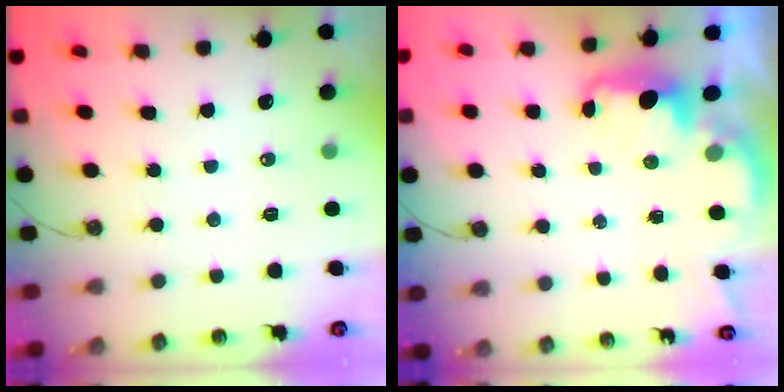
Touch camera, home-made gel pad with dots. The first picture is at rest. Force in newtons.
{"total": 2.6, "press": 2.6, "slide": 0.4}